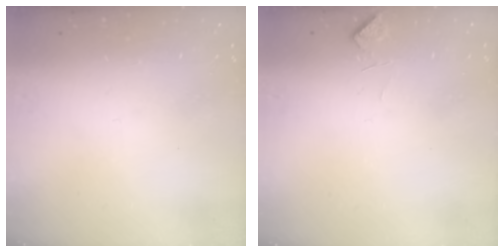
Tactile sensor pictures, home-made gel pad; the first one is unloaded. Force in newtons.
{"total": 2.2, "press": 2.0, "slide": 0.9}